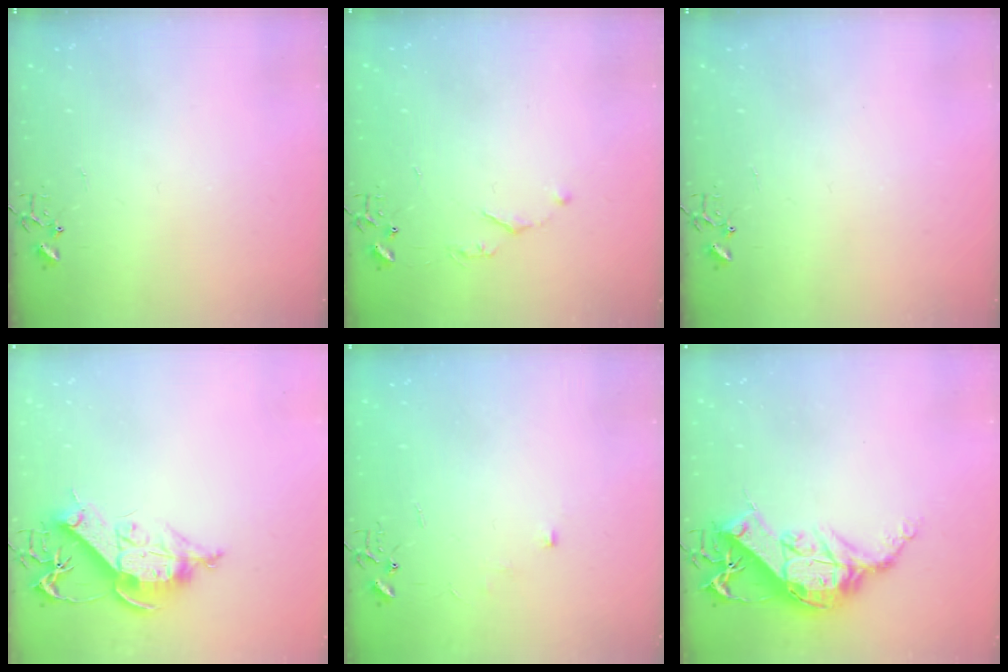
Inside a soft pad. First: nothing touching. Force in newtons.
{"total": 4.3, "press": 4.3, "slide": 0.7}
{"total": 0.0}
{"total": 11.6, "press": 11.5, "slide": 1.4}
{"total": 5.4, "press": 5.3, "slide": 0.7}
{"total": 13.9, "press": 13.8, "slide": 1.4}